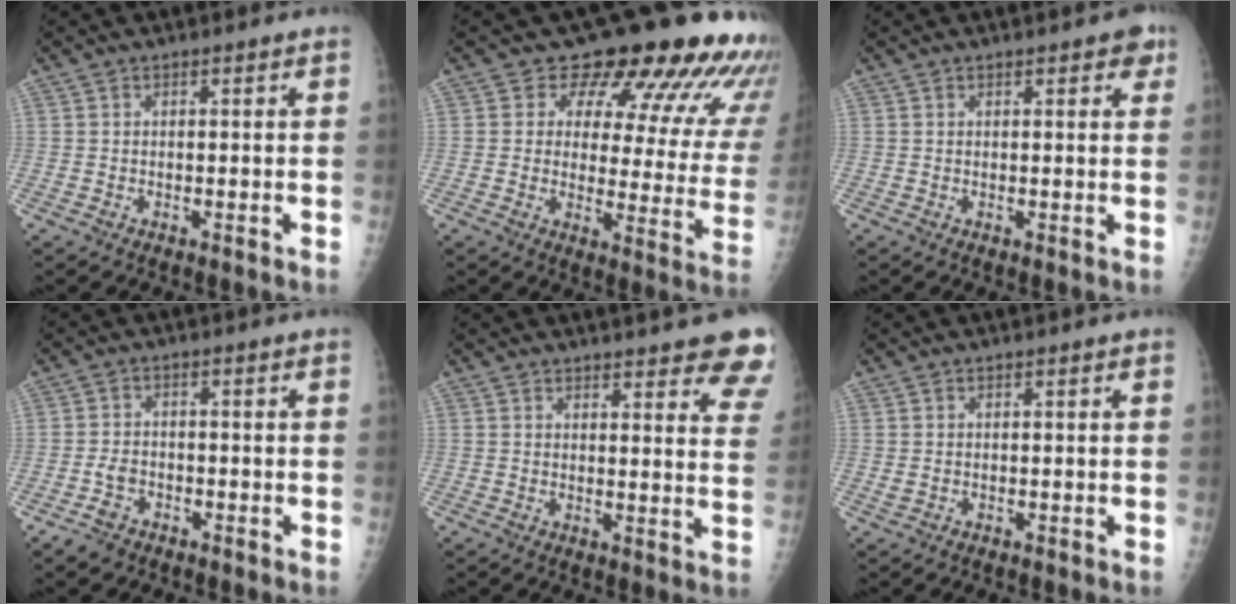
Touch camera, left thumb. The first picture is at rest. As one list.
[{"total": 19.2, "force": [14.3, 8.1, 9.9], "torque": [-0.066, -0.073, 0.154]}, {"total": 2.8, "force": [1.6, 1.3, 1.9], "torque": [-0.004, -0.002, 0.014]}, {"total": 3.8, "force": [-2.5, 2.5, 1.5], "torque": [-0.029, 0.014, -0.040]}, {"total": 13.7, "force": [11.6, 3.3, 6.6], "torque": [-0.044, -0.058, 0.114]}, {"total": 0.0}]